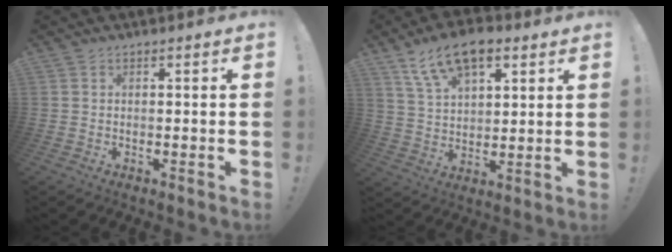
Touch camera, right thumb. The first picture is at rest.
{"total": 13.7, "force": [8.3, 7.0, 8.3], "torque": [-0.136, -0.038, 0.152]}